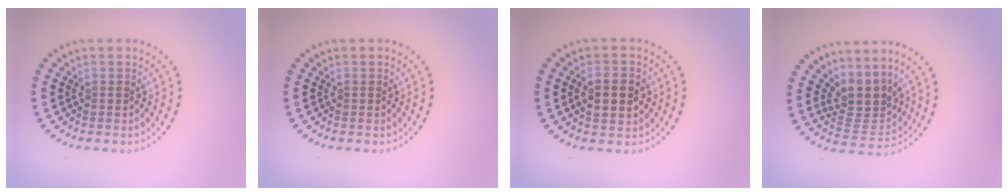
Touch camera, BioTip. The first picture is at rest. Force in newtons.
{"total": 0.0}
{"total": 3.7, "press": 3.7, "slide": 0.1}
{"total": 3.4, "press": 2.5, "slide": 2.2}